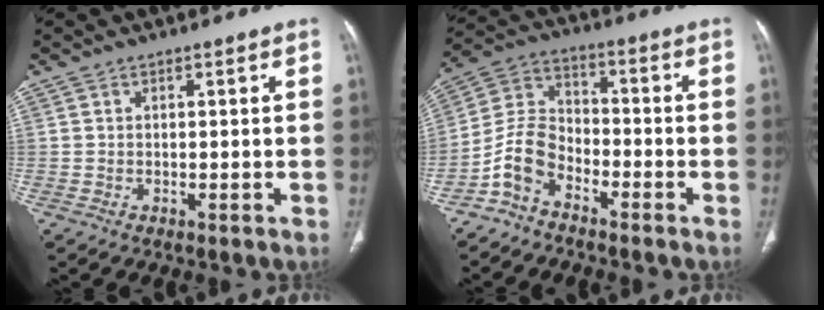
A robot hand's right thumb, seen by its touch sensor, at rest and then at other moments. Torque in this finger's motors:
{"motor_torque": [0.10, 0.26, 0.80, -0.75, 0.05]}